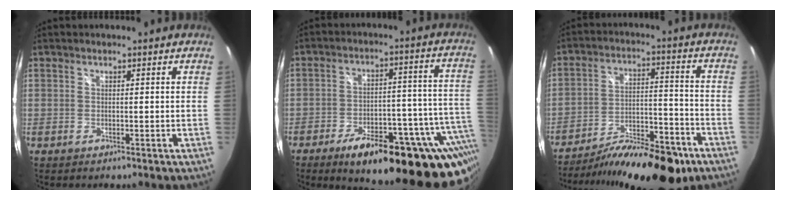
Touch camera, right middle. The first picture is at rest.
{"total": 27.1, "force": [-17.3, 8.5, 19.0], "torque": [-0.245, -0.010, -0.225]}
{"total": 20.2, "force": [-15.3, 5.9, 11.7], "torque": [-0.196, -0.026, -0.229]}